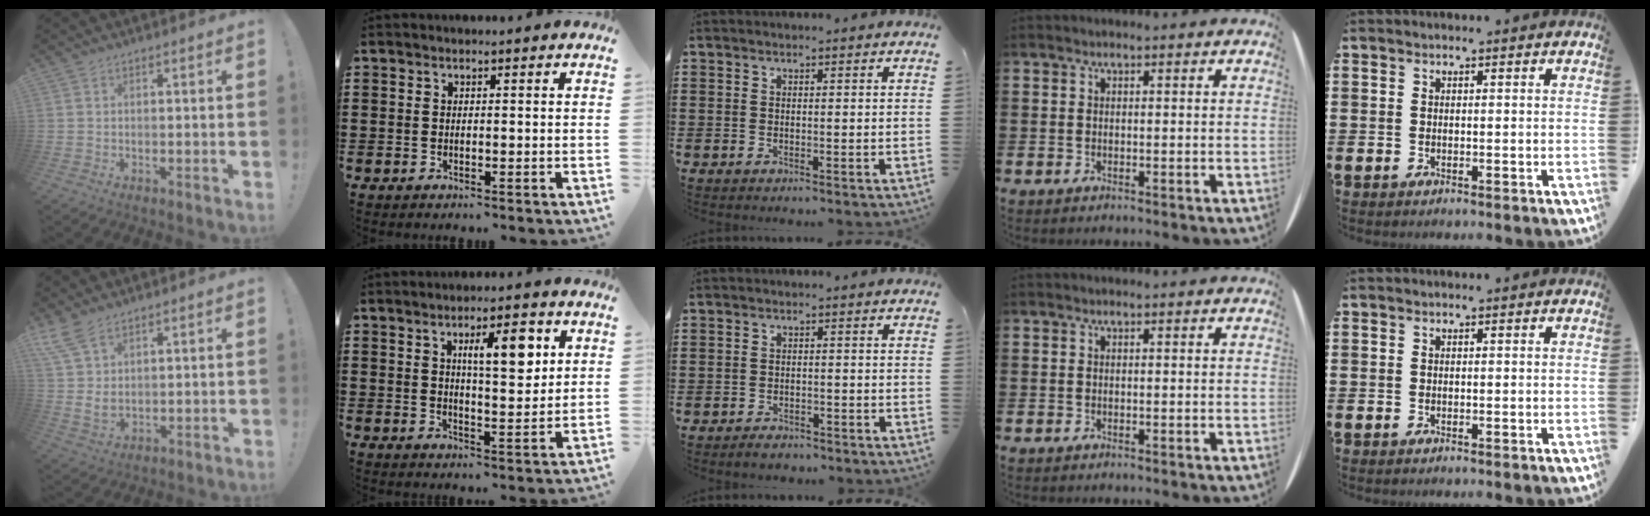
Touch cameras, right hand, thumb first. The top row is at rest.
{"thumb": {"total": 7.6, "force": [4.7, 3.1, 5.1], "torque": [-0.105, -0.022, 0.093]}, "index": {"total": 7.1, "force": [2.7, 2.2, 6.3], "torque": [-0.096, -0.004, 0.035]}, "middle": {"total": 1.6, "force": [-1.5, 0.4, 0.4], "torque": [-0.012, -0.001, -0.031]}}